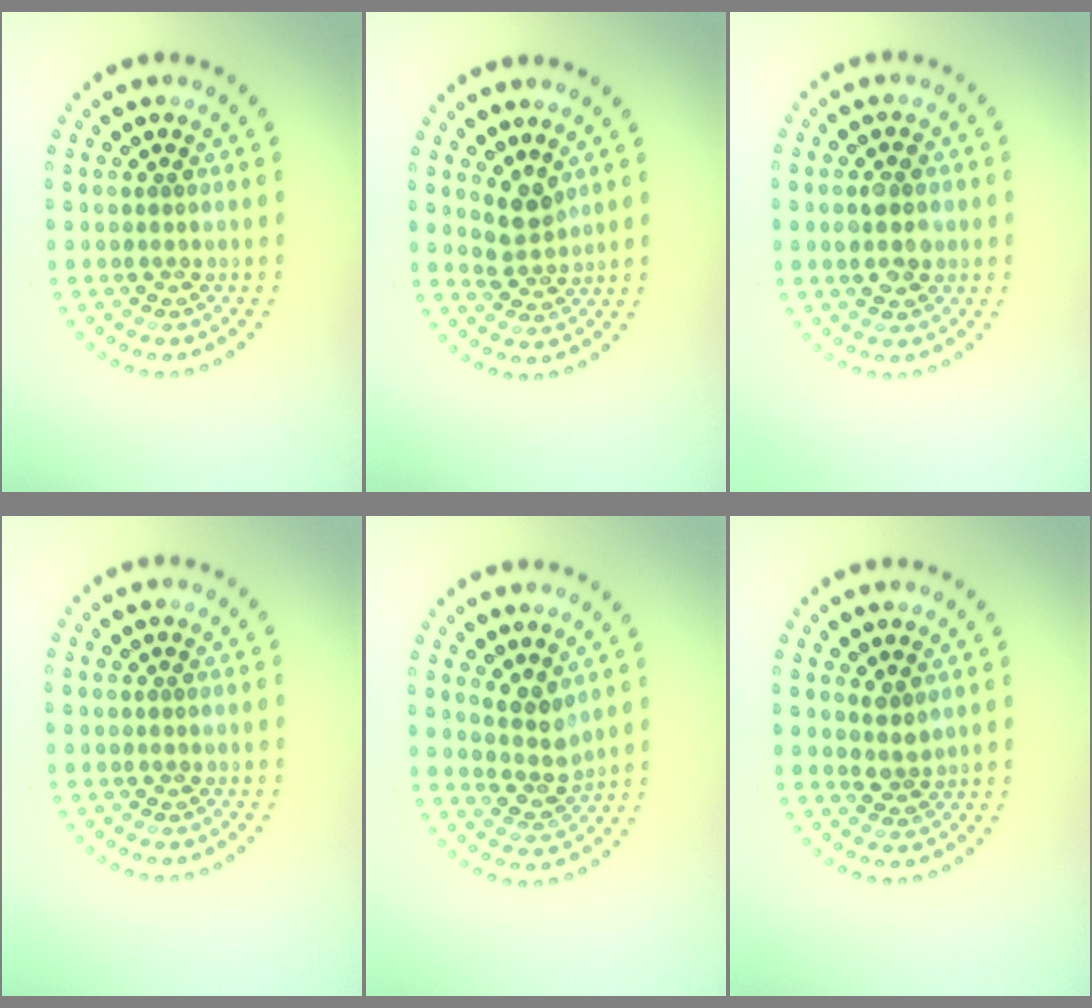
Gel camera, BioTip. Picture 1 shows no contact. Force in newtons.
{"total": 2.4, "press": 1.7, "slide": 1.6}
{"total": 2.6, "press": 2.6, "slide": 0.1}
{"total": 0.0}
{"total": 2.7, "press": 2.2, "slide": 1.6}
{"total": 1.6, "press": 1.3, "slide": 0.9}